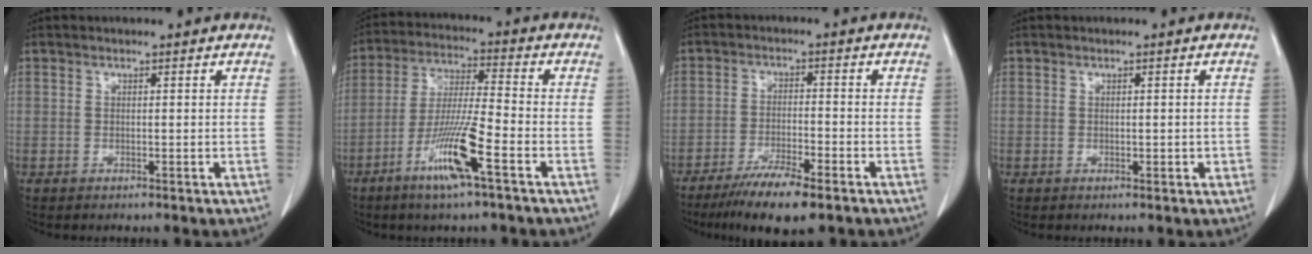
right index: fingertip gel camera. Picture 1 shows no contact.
{"total": 11.1, "force": [-5.5, 0.0, 9.7], "torque": [-0.189, -0.013, -0.109]}
{"total": 8.6, "force": [-6.2, 0.8, 6.0], "torque": [-0.100, -0.020, -0.104]}
{"total": 1.1, "force": [-0.2, 0.6, 0.9], "torque": [-0.013, 0.003, 0.002]}